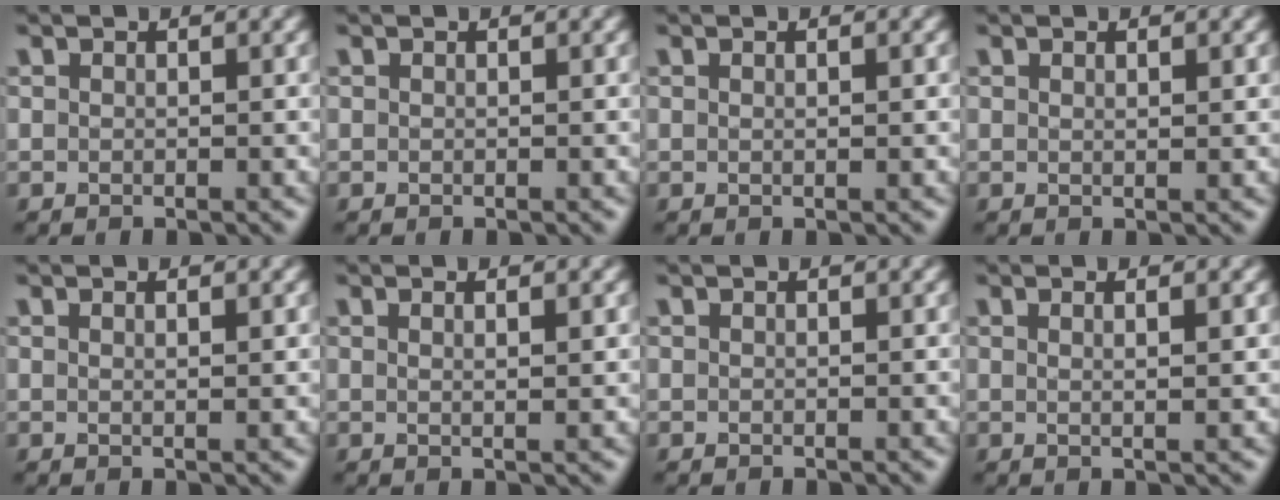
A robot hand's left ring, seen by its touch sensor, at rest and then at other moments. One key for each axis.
{"total": 0.0}
{"total": 0.8, "fx": 0.2, "fy": 0.2, "fz": 0.8, "tx": -0.010, "ty": 0.002, "tz": -0.001}
{"total": 0.8, "fx": 0.4, "fy": 0.1, "fz": 0.7, "tx": -0.010, "ty": 0.000, "tz": 0.006}
{"total": 1.1, "fx": 0.4, "fy": 0.3, "fz": 1.0, "tx": -0.013, "ty": 0.000, "tz": 0.004}
{"total": 2.3, "fx": 0.7, "fy": 0.6, "fz": 2.1, "tx": -0.022, "ty": -0.004, "tz": 0.004}
{"total": 0.0}
{"total": 2.7, "fx": 0.8, "fy": 0.8, "fz": 2.4, "tx": -0.023, "ty": -0.002, "tz": -0.003}